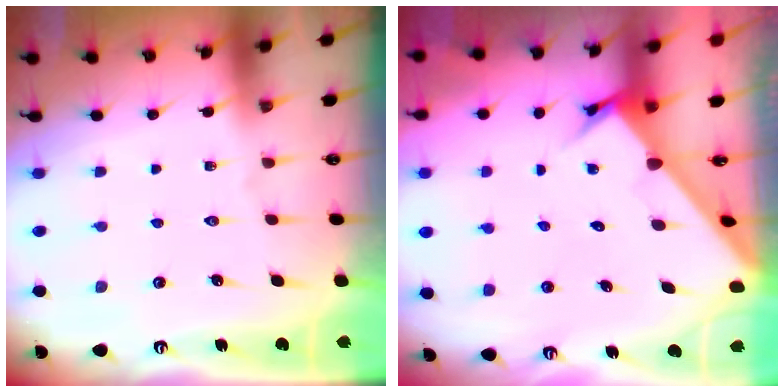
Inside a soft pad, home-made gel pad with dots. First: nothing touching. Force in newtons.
{"total": 2.9, "press": 2.9, "slide": 0.2}